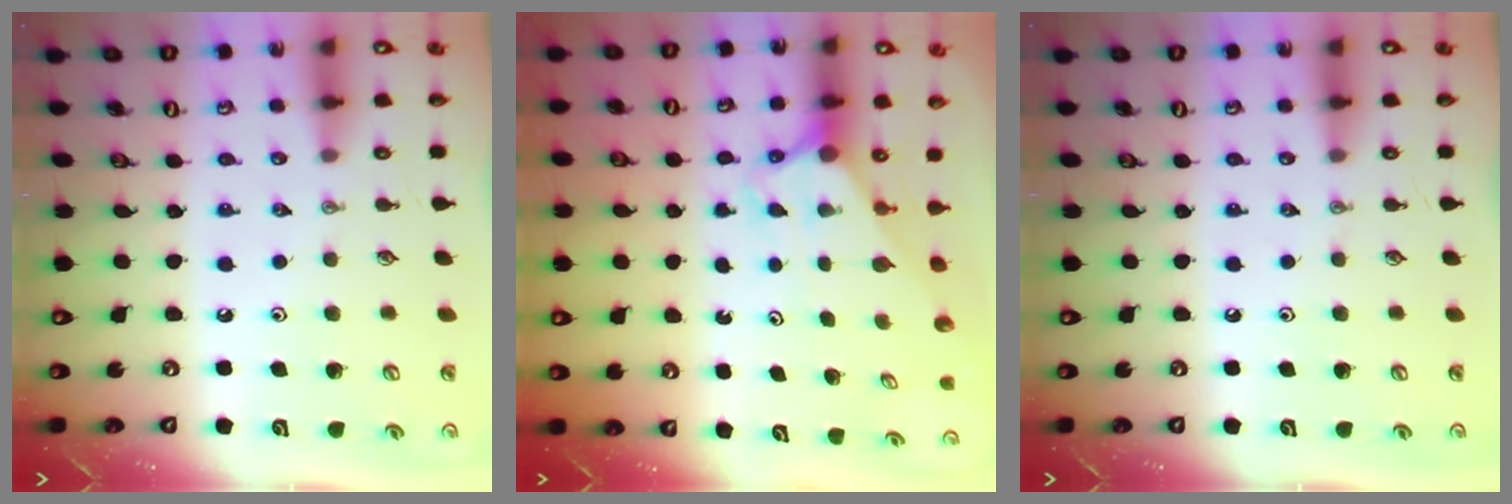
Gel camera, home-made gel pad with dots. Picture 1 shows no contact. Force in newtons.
{"total": 2.7, "press": 2.7, "slide": 0.0}
{"total": 0.0}